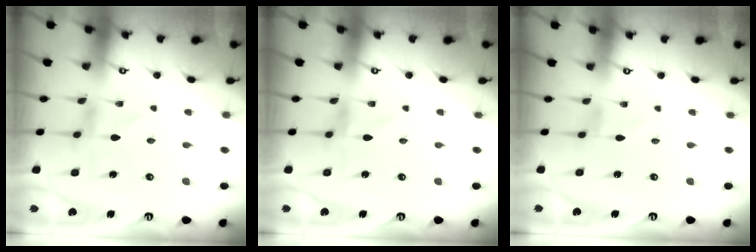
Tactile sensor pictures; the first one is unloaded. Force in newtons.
{"total": 0.0}
{"total": 1.1, "press": 1.1, "slide": 0.1}